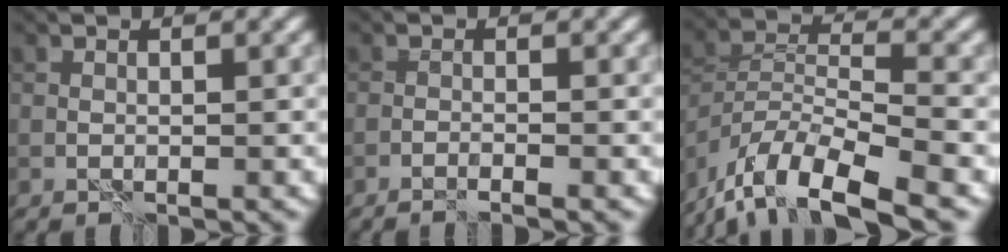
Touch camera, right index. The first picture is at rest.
{"total": 1.4, "force": [-1.0, 0.1, 0.9], "torque": [-0.017, 0.006, -0.024]}
{"total": 11.4, "force": [-8.9, 3.4, 6.3], "torque": [-0.115, -0.007, -0.160]}